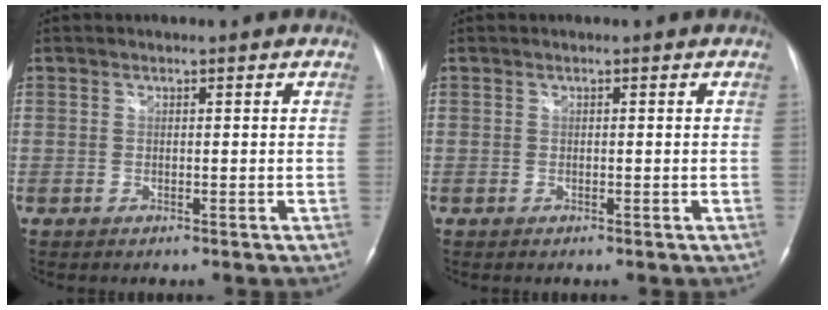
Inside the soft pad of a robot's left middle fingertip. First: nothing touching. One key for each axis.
{"total": 0.0}